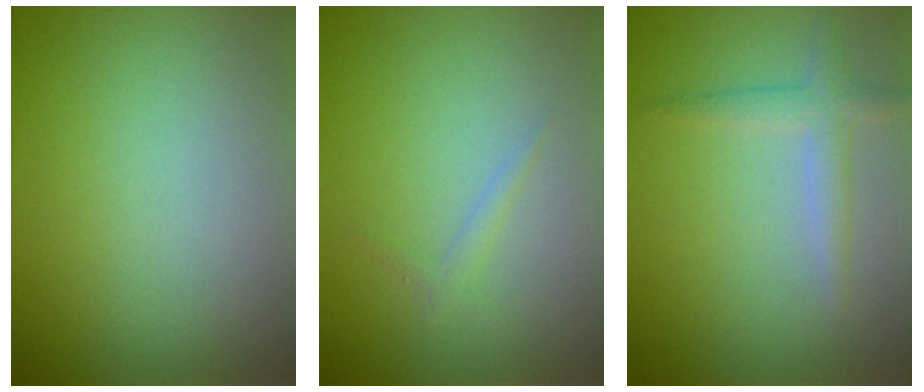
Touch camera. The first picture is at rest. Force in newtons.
{"total": 0.9, "press": 0.9, "slide": 0.0}
{"total": 2.1, "press": 2.1, "slide": 0.1}